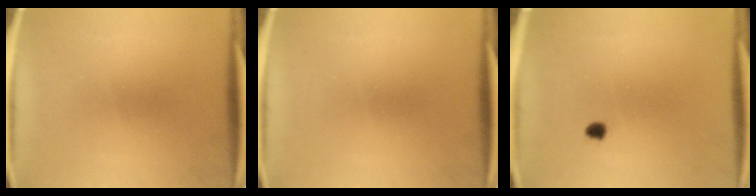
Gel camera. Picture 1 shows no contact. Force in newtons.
{"total": 0.0}
{"total": 1.3}